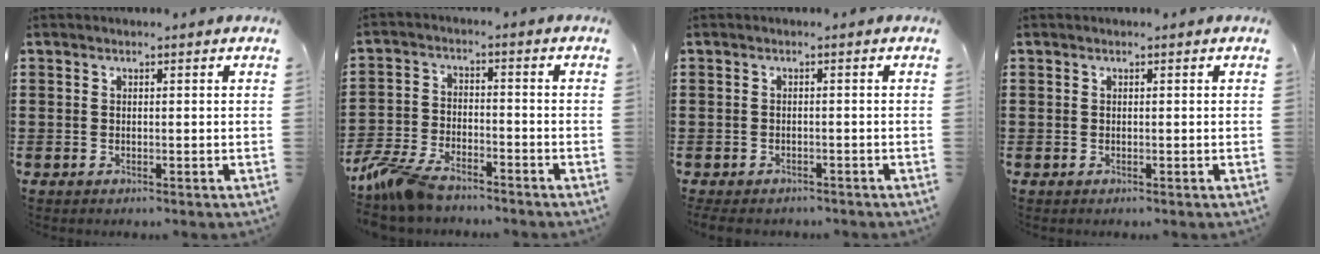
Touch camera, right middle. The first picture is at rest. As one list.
[{"total": 7.3, "force": [-6.3, 1.9, 3.3], "torque": [-0.088, -0.002, -0.125]}, {"total": 1.3, "force": [-1.3, 0.3, 0.2], "torque": [-0.008, -0.002, -0.028]}, {"total": 0.0}]